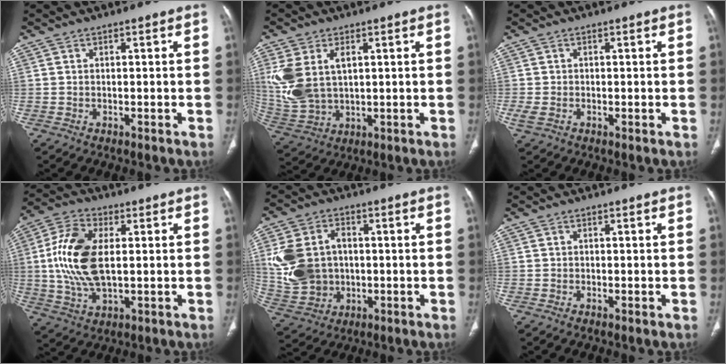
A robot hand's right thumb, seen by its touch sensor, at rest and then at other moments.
{"total": 12.4, "force": [3.0, 7.7, 9.2], "torque": [-0.206, -0.002, 0.074]}
{"total": 2.0, "force": [-0.6, 1.3, 1.5], "torque": [-0.041, 0.002, -0.009]}
{"total": 14.3, "force": [1.2, 7.6, 12.0], "torque": [-0.254, 0.005, 0.023]}
{"total": 14.1, "force": [0.8, 11.1, 8.7], "torque": [-0.164, 0.010, 0.031]}
{"total": 0.7, "force": [-0.3, 0.3, 0.6], "torque": [-0.012, -0.002, -0.008]}